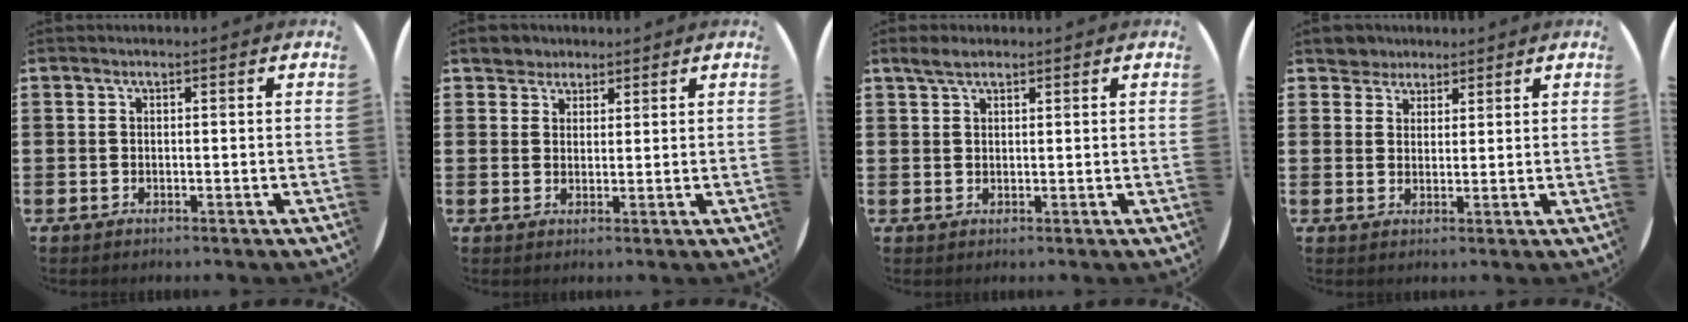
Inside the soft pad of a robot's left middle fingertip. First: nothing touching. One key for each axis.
{"total": 2.5, "fx": 2.2, "fy": 1.3, "fz": -0.3, "tx": 0.006, "ty": 0.004, "tz": 0.042}
{"total": 2.3, "fx": 1.8, "fy": 0.8, "fz": 1.1, "tx": -0.026, "ty": 0.006, "tz": 0.033}
{"total": 3.1, "fx": 2.7, "fy": 1.5, "fz": -0.4, "tx": 0.005, "ty": 0.002, "tz": 0.051}